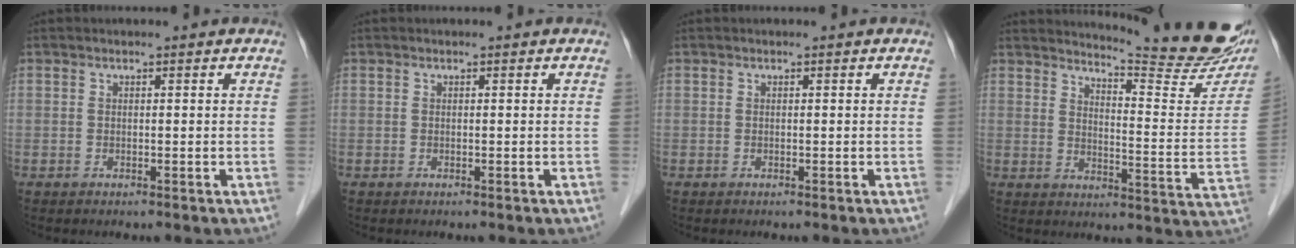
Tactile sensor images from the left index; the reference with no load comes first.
{"total": 0.0}
{"total": 0.0}
{"total": 19.3, "force": [17.6, 0.7, 7.7], "torque": [-0.107, -0.098, 0.210]}